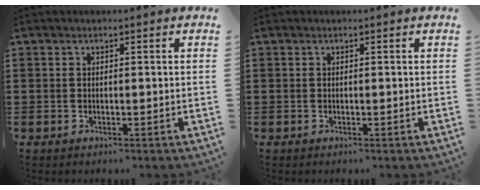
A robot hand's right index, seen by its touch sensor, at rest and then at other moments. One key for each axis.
{"total": 0.0}